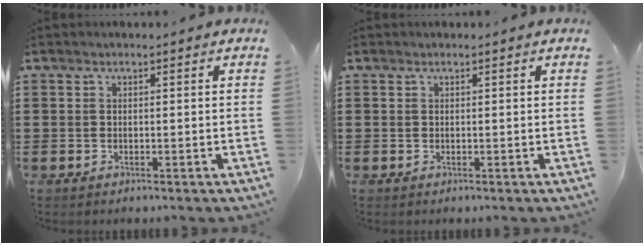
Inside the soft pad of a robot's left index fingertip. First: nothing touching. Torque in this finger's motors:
{"motor_torque": [-0.02, -0.01, 0.00, 0.00]}